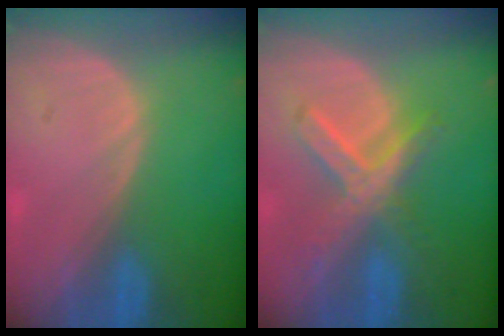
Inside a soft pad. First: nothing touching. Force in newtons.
{"total": 7.2, "press": 6.3, "slide": 3.5}